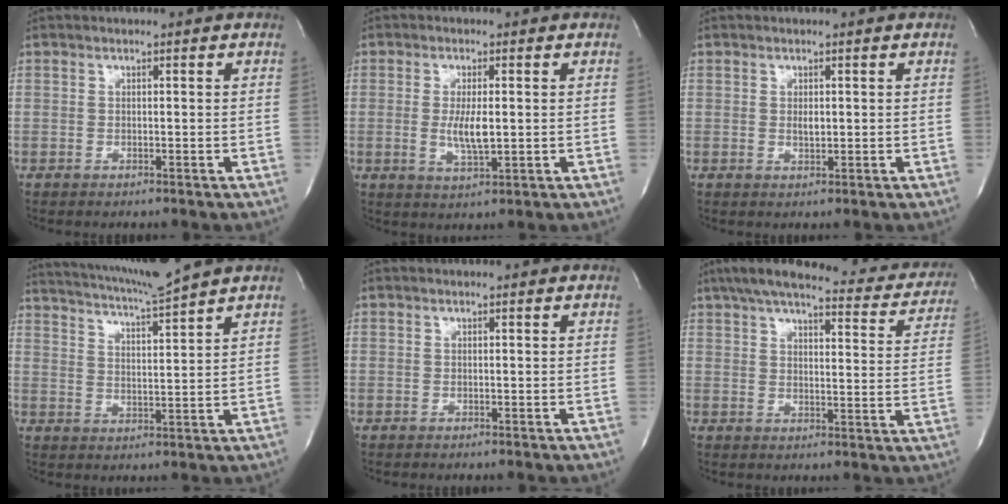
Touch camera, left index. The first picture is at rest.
{"total": 4.4, "force": [-0.3, 1.0, 4.3], "torque": [-0.089, -0.013, -0.004]}
{"total": 1.1, "force": [0.0, 0.4, 1.0], "torque": [-0.018, -0.007, 0.002]}
{"total": 10.0, "force": [9.0, -2.0, 3.9], "torque": [-0.077, -0.014, 0.148]}
{"total": 0.0}
{"total": 25.6, "force": [22.2, 5.2, 11.6], "torque": [-0.172, -0.016, 0.264]}